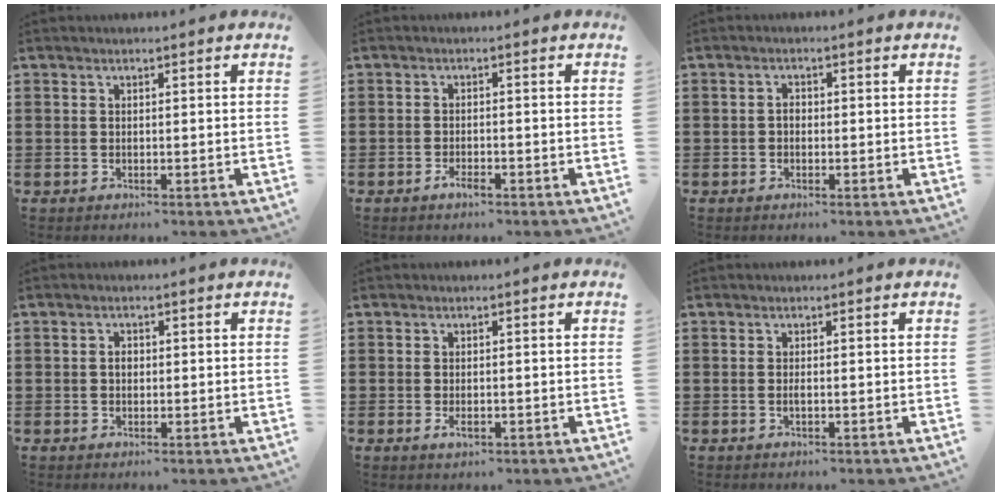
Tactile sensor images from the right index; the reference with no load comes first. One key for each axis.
{"total": 1.9, "fx": -1.3, "fy": 0.6, "fz": 1.3, "tx": -0.031, "ty": -0.004, "tz": -0.025}
{"total": 1.3, "fx": -0.3, "fy": 0.9, "fz": 1.0, "tx": -0.020, "ty": 0.002, "tz": -0.006}
{"total": 1.4, "fx": 0.0, "fy": 1.0, "fz": 1.0, "tx": -0.022, "ty": 0.005, "tz": -0.001}
{"total": 1.3, "fx": -0.4, "fy": 0.4, "fz": 1.2, "tx": -0.024, "ty": -0.005, "tz": -0.007}
{"total": 0.7, "fx": -0.2, "fy": 0.1, "fz": 0.7, "tx": -0.012, "ty": -0.004, "tz": -0.003}